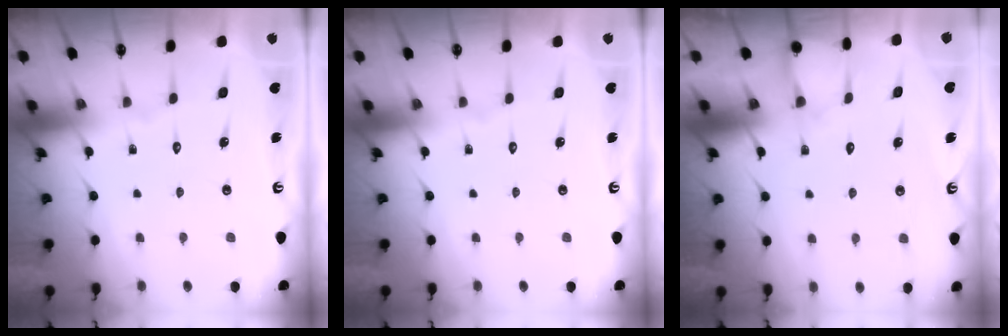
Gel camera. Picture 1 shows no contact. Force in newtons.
{"total": 0.0}
{"total": 5.7, "press": 5.7, "slide": 0.4}